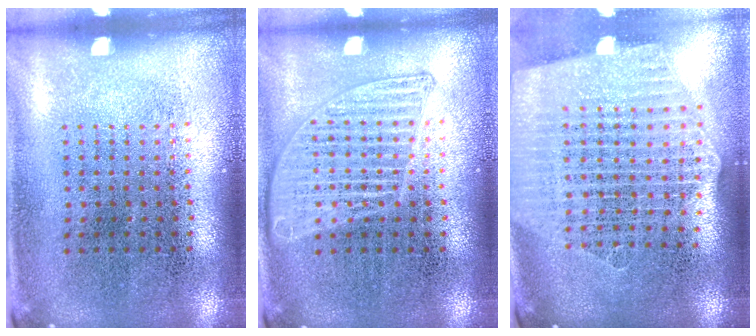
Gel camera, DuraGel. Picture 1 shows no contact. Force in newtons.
{"total": 2.2, "press": 2.2, "slide": 0.4}
{"total": 2.6, "press": 2.2, "slide": 1.3}